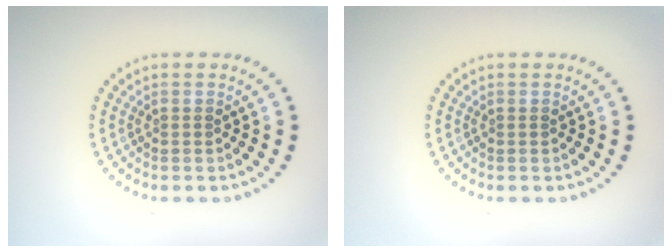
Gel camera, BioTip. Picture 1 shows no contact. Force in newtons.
{"total": 0.0}